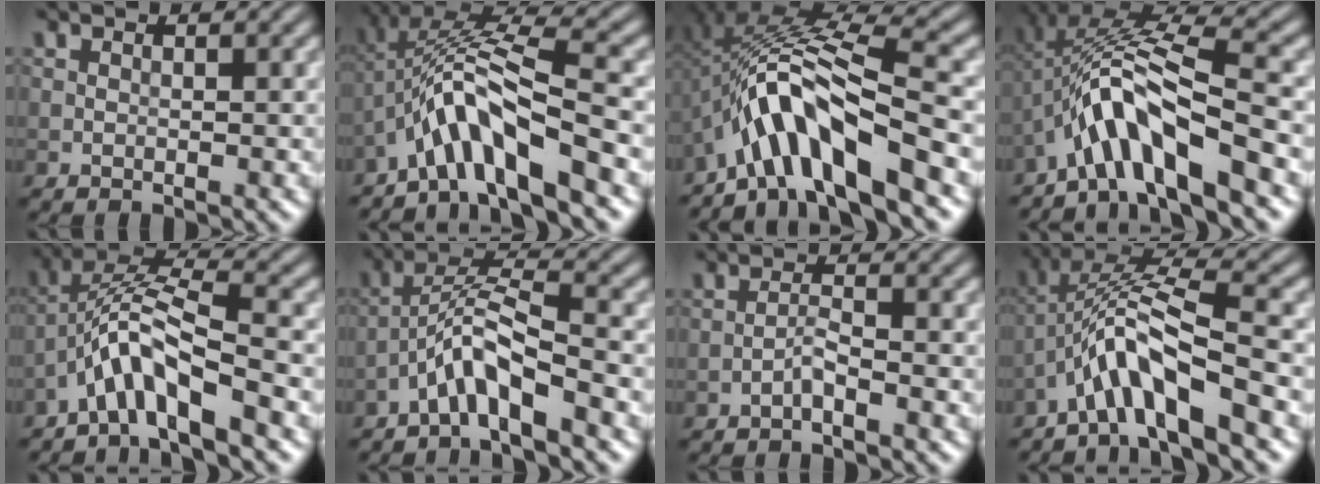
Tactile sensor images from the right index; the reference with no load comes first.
{"total": 7.9, "force": [-3.8, 1.8, 6.8], "torque": [-0.119, 0.020, -0.076]}
{"total": 9.6, "force": [-5.1, 2.4, 7.8], "torque": [-0.128, 0.019, -0.093]}
{"total": 9.0, "force": [-3.9, 2.2, 7.8], "torque": [-0.137, 0.022, -0.076]}
{"total": 5.9, "force": [-3.4, 1.1, 4.7], "torque": [-0.090, 0.014, -0.070]}
{"total": 4.8, "force": [-3.1, 0.6, 3.6], "torque": [-0.069, 0.015, -0.063]}
{"total": 1.4, "force": [-1.0, 0.0, 0.9], "torque": [-0.016, 0.007, -0.022]}
{"total": 7.2, "force": [-3.6, 1.5, 6.1], "torque": [-0.114, 0.017, -0.073]}